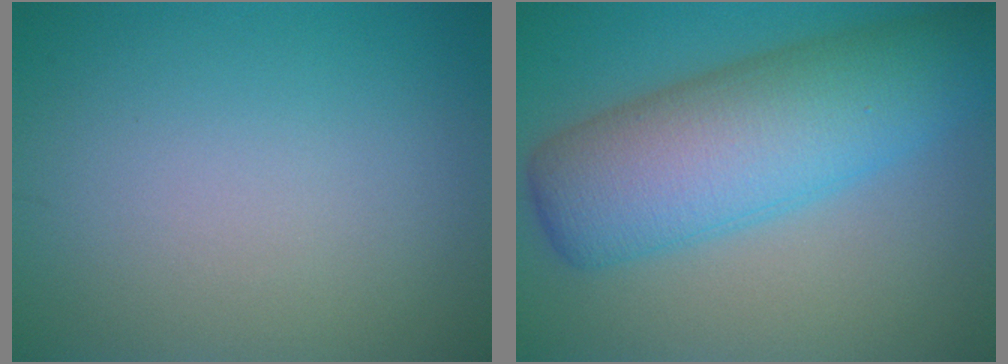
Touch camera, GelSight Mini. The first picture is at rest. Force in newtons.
{"total": 10.0, "press": 10.0, "slide": 0.2}